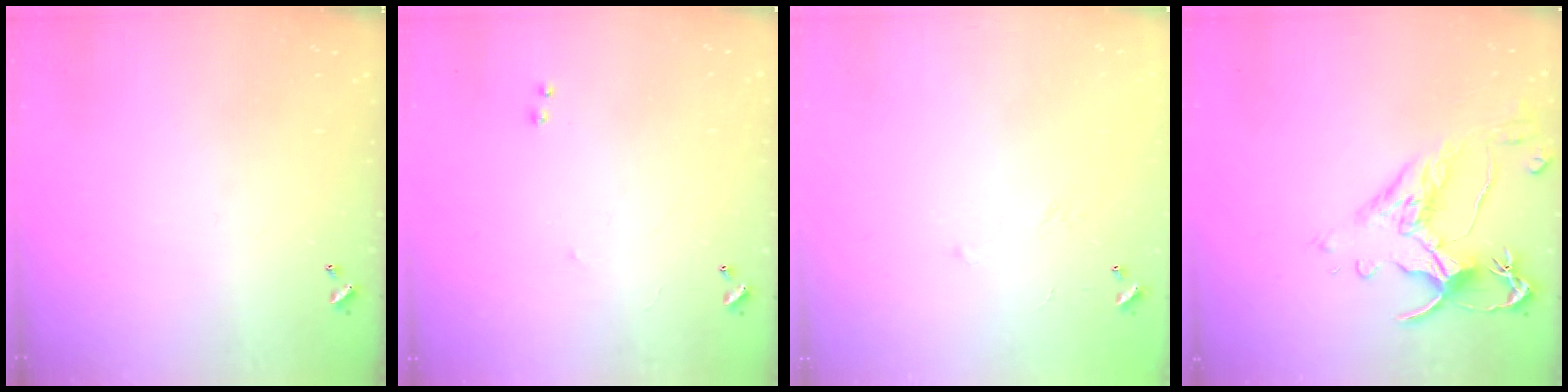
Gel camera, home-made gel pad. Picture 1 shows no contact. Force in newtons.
{"total": 2.5, "press": 2.4, "slide": 0.4}
{"total": 5.5, "press": 5.5, "slide": 0.9}
{"total": 3.1, "press": 2.9, "slide": 1.3}